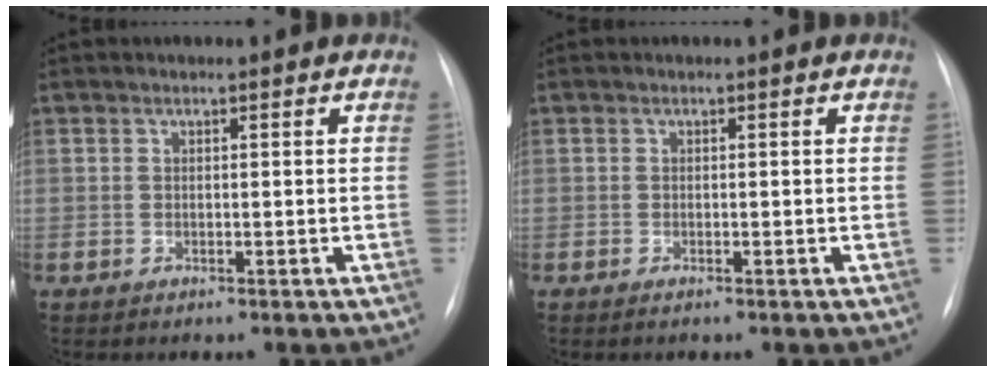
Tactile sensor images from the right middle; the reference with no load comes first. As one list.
[{"total": 0.6, "force": [-0.4, -0.1, 0.4], "torque": [-0.012, -0.004, -0.005]}]